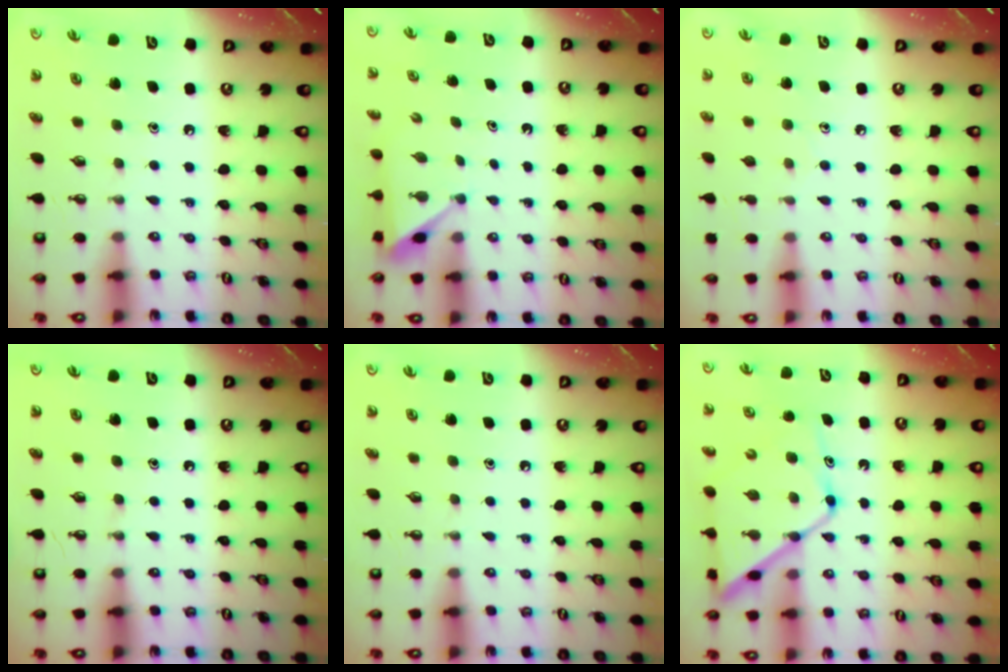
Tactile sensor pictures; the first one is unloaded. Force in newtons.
{"total": 2.7, "press": 2.7, "slide": 0.3}
{"total": 5.7, "press": 5.7, "slide": 0.4}
{"total": 0.0}
{"total": 0.0}
{"total": 13.9, "press": 13.9, "slide": 1.1}